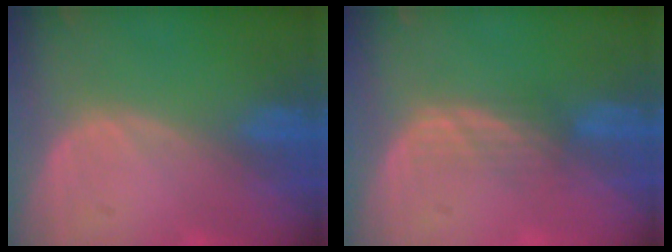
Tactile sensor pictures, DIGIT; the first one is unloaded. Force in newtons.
{"total": 2.8, "press": 2.5, "slide": 1.2}